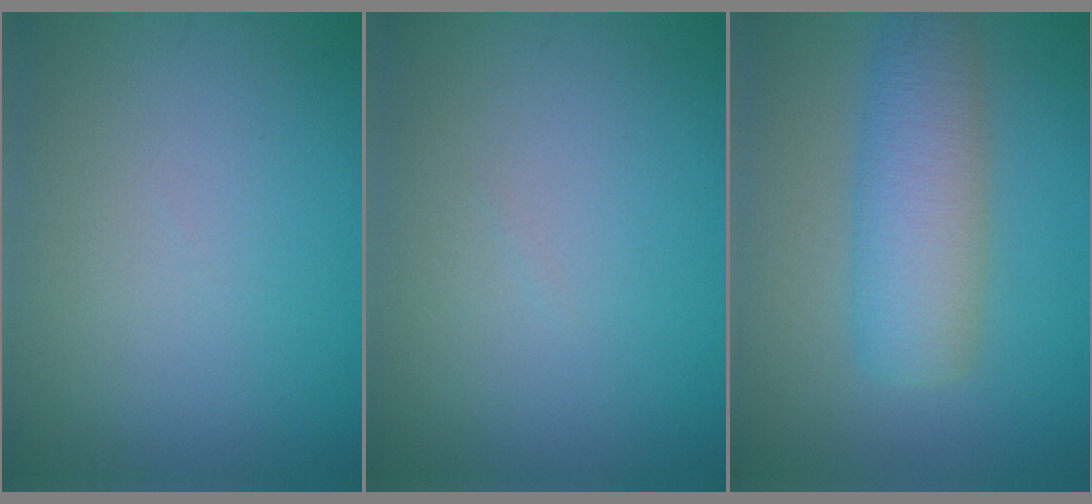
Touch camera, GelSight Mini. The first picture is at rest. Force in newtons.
{"total": 0.0}
{"total": 5.6, "press": 5.6, "slide": 0.2}